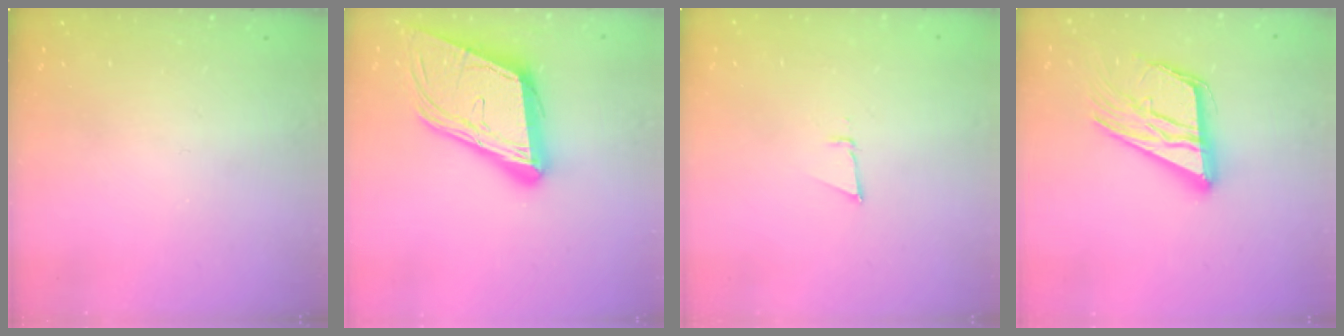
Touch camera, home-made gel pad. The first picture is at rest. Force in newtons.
{"total": 21.2, "press": 20.8, "slide": 4.4}
{"total": 3.3, "press": 3.3, "slide": 0.6}
{"total": 18.9, "press": 18.8, "slide": 1.7}